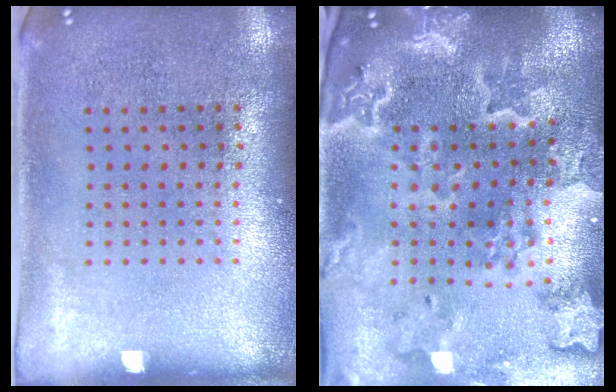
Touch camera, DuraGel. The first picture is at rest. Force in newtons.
{"total": 4.4, "press": 3.6, "slide": 2.5}